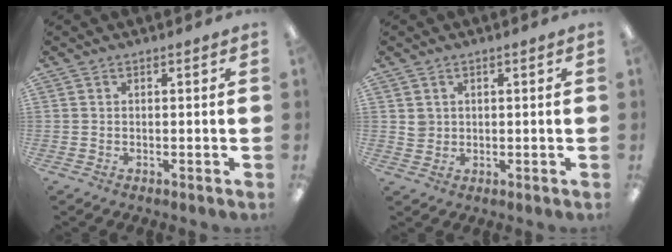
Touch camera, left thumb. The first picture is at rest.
{"total": 2.7, "force": [0.8, 2.4, 0.7], "torque": [-0.010, 0.000, 0.014]}